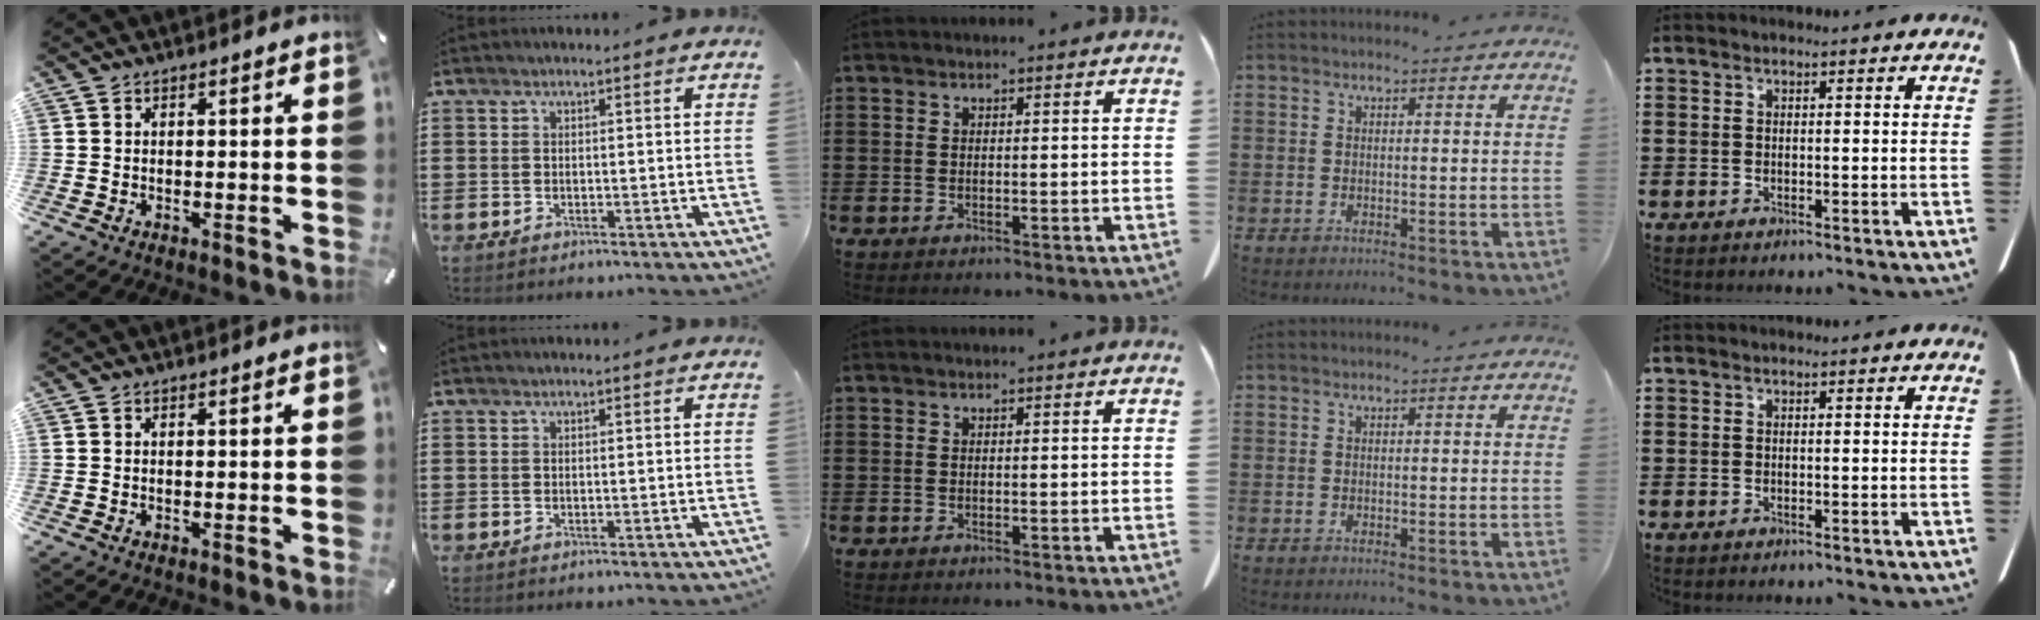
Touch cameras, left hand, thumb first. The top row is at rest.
{}